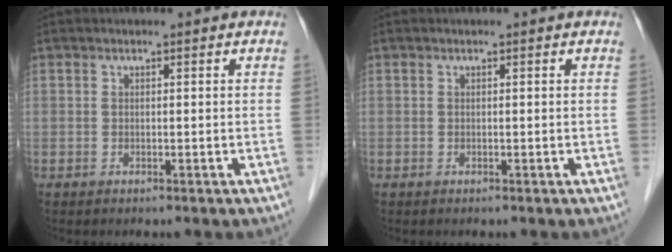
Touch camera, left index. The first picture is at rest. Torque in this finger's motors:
{"motor_torque": [0.00, 0.00, 0.00, 0.00]}